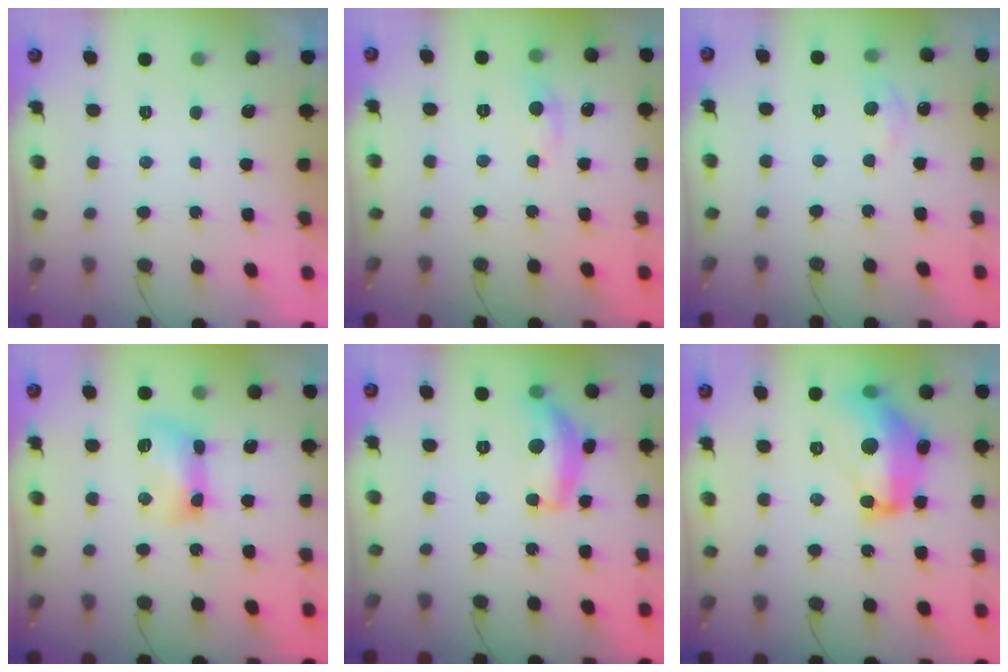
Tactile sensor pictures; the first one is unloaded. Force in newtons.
{"total": 3.0, "press": 3.0, "slide": 0.4}
{"total": 5.0, "press": 4.9, "slide": 0.6}
{"total": 9.6, "press": 9.6, "slide": 1.1}
{"total": 14.0, "press": 13.9, "slide": 1.0}
{"total": 16.9, "press": 16.9, "slide": 1.5}